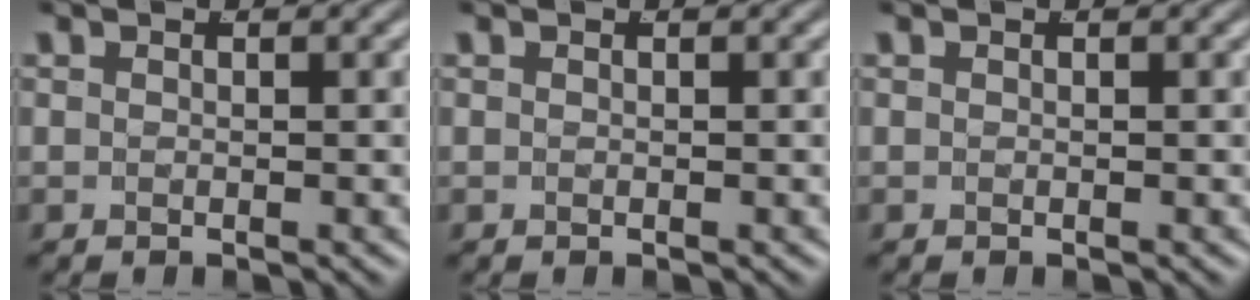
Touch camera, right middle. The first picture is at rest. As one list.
[{"total": 0.0}, {"total": 0.0}]